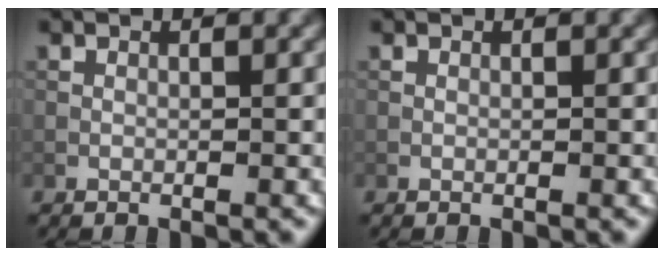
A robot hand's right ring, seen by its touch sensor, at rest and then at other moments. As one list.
[{"total": 0.0}]